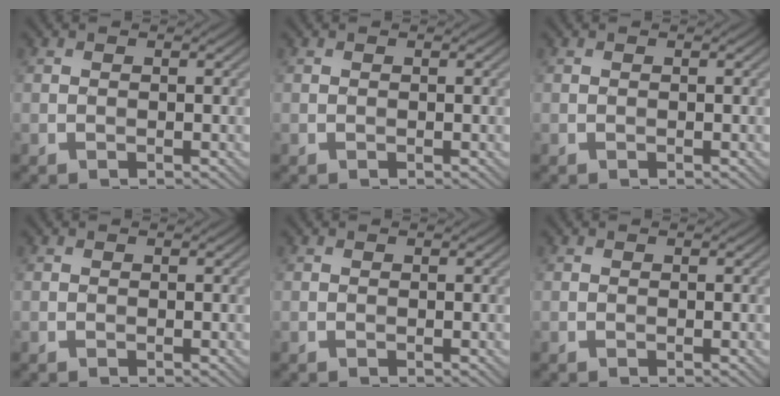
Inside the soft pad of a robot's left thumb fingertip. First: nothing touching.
{"total": 0.0}
{"total": 0.0}
{"total": 0.0}
{"total": 0.0}
{"total": 0.0}